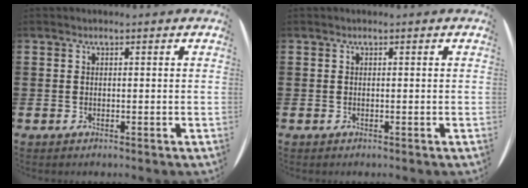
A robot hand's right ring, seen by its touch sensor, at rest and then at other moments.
{"total": 0.0}